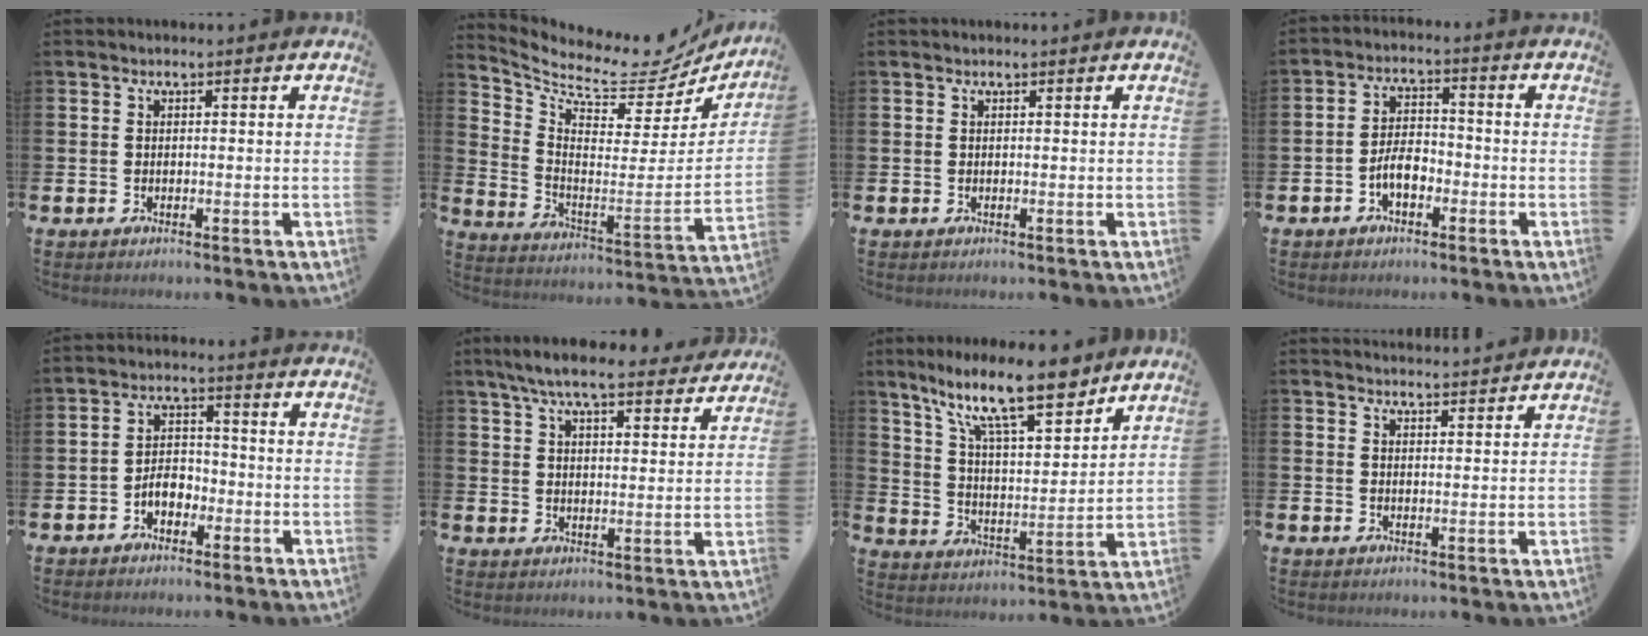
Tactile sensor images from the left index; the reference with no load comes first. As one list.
[{"total": 7.3, "force": [6.1, 2.9, 2.7], "torque": [-0.074, -0.065, 0.097]}, {"total": 0.0}, {"total": 4.0, "force": [-1.9, 2.1, 2.8], "torque": [-0.045, 0.007, -0.038]}, {"total": 3.4, "force": [-1.9, 2.2, 1.8], "torque": [-0.032, 0.008, -0.042]}, {"total": 7.8, "force": [7.2, 1.2, 2.8], "torque": [-0.067, -0.036, 0.126]}, {"total": 13.5, "force": [10.5, 3.0, 8.0], "torque": [-0.162, -0.050, 0.180]}, {"total": 2.9, "force": [2.9, 0.0, -0.1], "torque": [0.008, -0.021, 0.050]}]